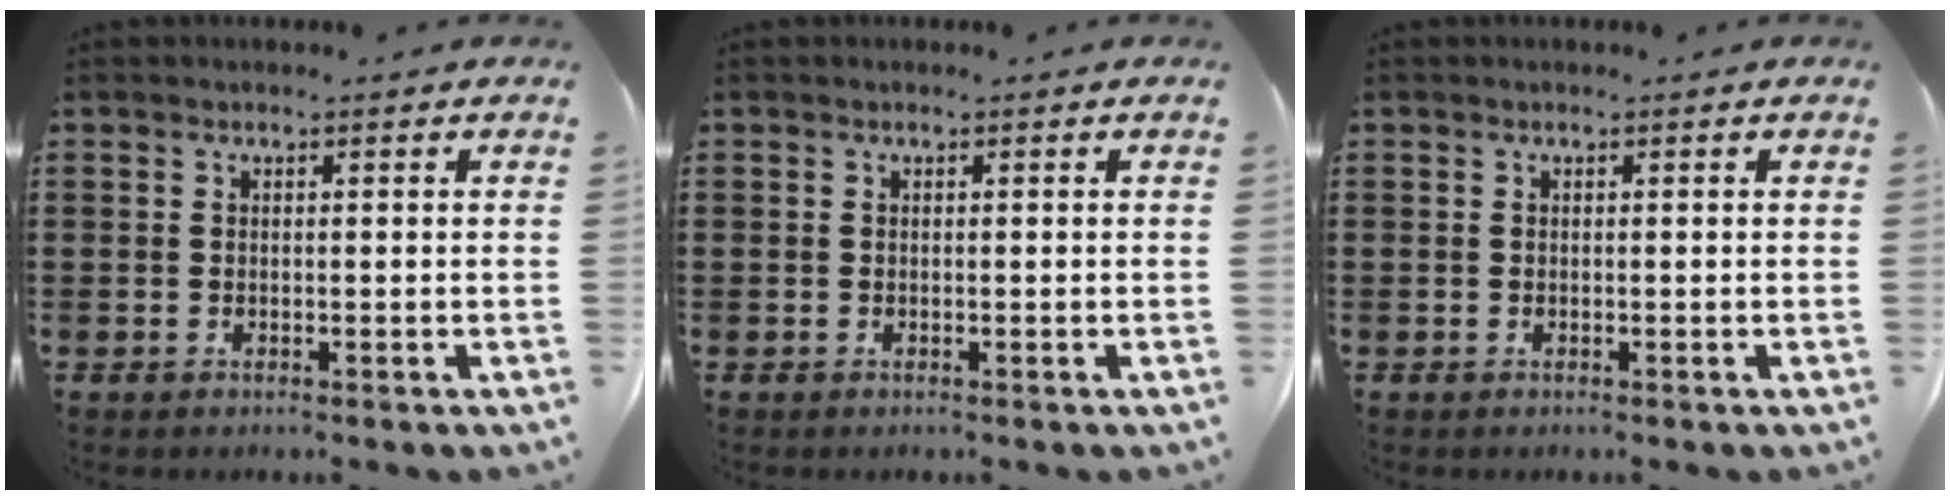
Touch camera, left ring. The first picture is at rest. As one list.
[{"total": 0.0}, {"total": 0.0}]